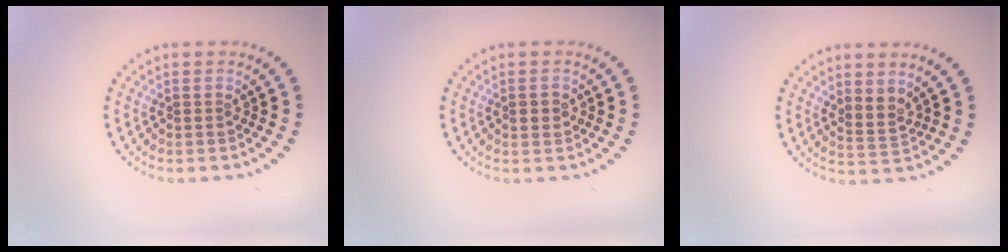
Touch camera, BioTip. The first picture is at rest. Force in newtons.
{"total": 0.8, "press": 0.8, "slide": 0.2}
{"total": 2.0, "press": 1.3, "slide": 1.5}